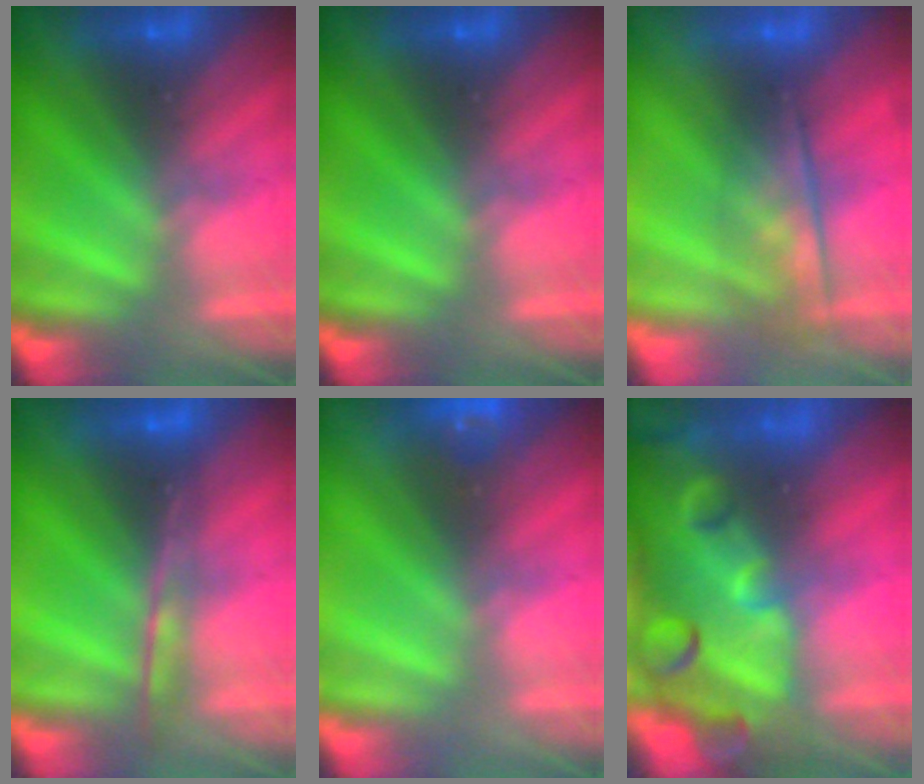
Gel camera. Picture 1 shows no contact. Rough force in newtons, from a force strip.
{"total": 0.0}
{"total": 4.4}
{"total": 4.8}
{"total": 3.4}
{"total": 5.9}